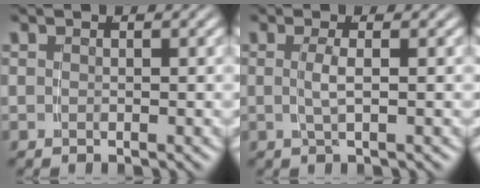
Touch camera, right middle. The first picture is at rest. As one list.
[{"total": 1.6, "force": [0.0, -0.5, 1.6], "torque": [-0.034, -0.004, 0.004]}]